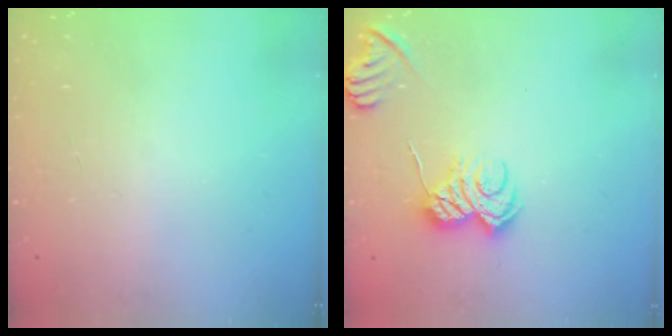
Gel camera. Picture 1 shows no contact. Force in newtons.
{"total": 6.9, "press": 6.8, "slide": 0.9}